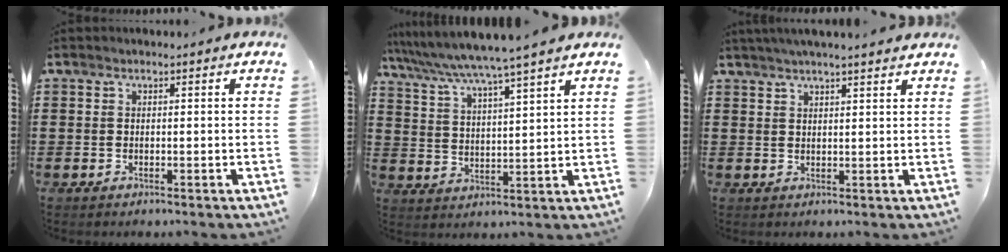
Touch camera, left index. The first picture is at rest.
{"total": 5.7, "force": [5.1, -1.4, 2.2], "torque": [-0.065, -0.040, 0.081]}
{"total": 2.6, "force": [2.4, -0.4, 0.8], "torque": [-0.022, -0.002, 0.044]}